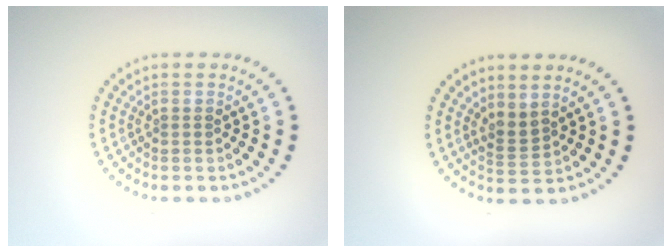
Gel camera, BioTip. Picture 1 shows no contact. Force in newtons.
{"total": 1.8, "press": 1.3, "slide": 1.2}